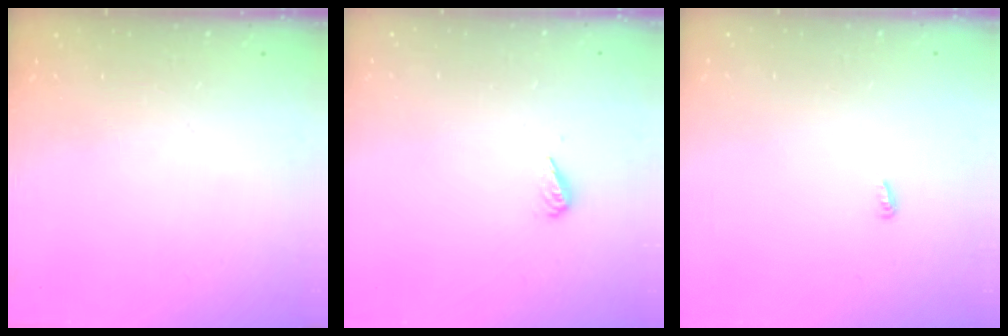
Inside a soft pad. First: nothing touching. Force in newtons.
{"total": 3.0, "press": 2.9, "slide": 0.6}
{"total": 2.9, "press": 2.9, "slide": 0.2}